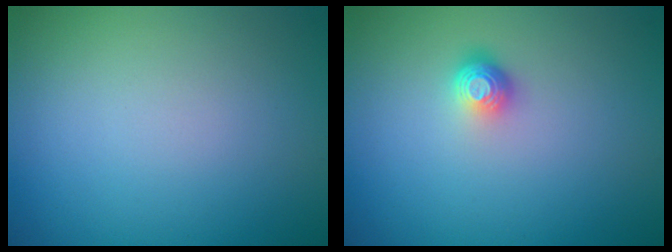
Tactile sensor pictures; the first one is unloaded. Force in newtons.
{"total": 1.6, "press": 1.1, "slide": 1.2}